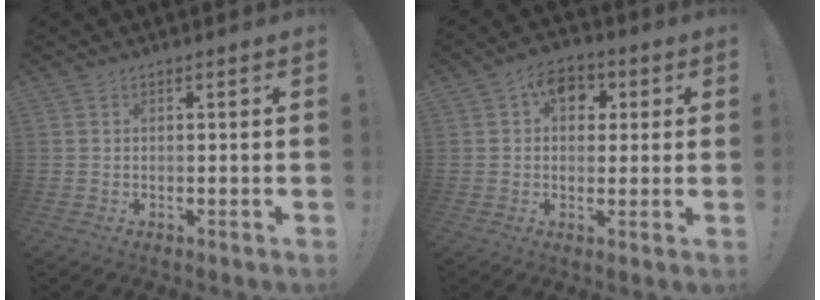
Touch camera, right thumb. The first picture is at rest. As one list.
[{"total": 9.1, "force": [2.9, 6.8, 5.3], "torque": [-0.070, 0.001, 0.053]}]